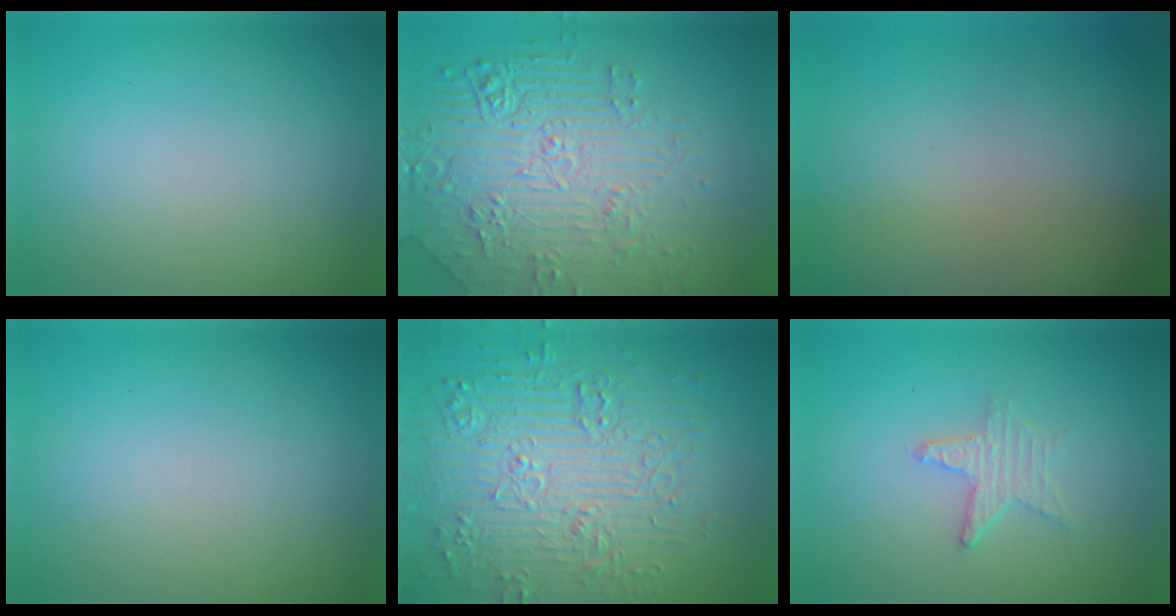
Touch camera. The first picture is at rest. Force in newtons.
{"total": 6.3, "press": 5.3, "slide": 3.5}
{"total": 0.0}
{"total": 0.0}
{"total": 8.6, "press": 6.5, "slide": 5.5}
{"total": 2.1, "press": 2.0, "slide": 0.4}